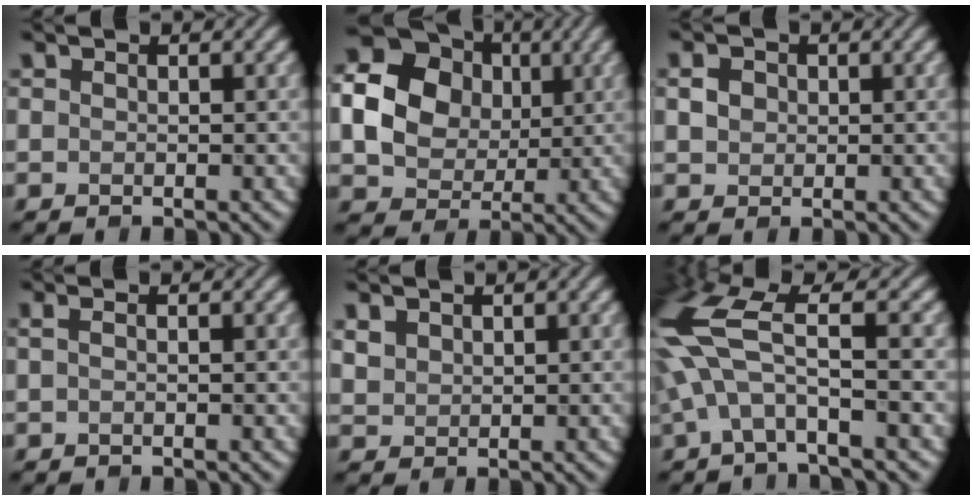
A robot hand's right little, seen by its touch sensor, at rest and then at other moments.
{"total": 16.9, "force": [3.6, 15.0, 7.0], "torque": [-0.157, 0.028, 0.043]}
{"total": 1.3, "force": [-0.2, 1.1, 0.5], "torque": [-0.009, 0.002, 0.000]}
{"total": 0.9, "force": [-0.2, 0.2, 0.8], "torque": [-0.016, 0.006, -0.011]}
{"total": 1.2, "force": [0.6, 1.0, 0.4], "torque": [-0.014, -0.001, 0.020]}
{"total": 7.4, "force": [-0.2, 2.1, 7.1], "torque": [-0.172, 0.015, -0.014]}